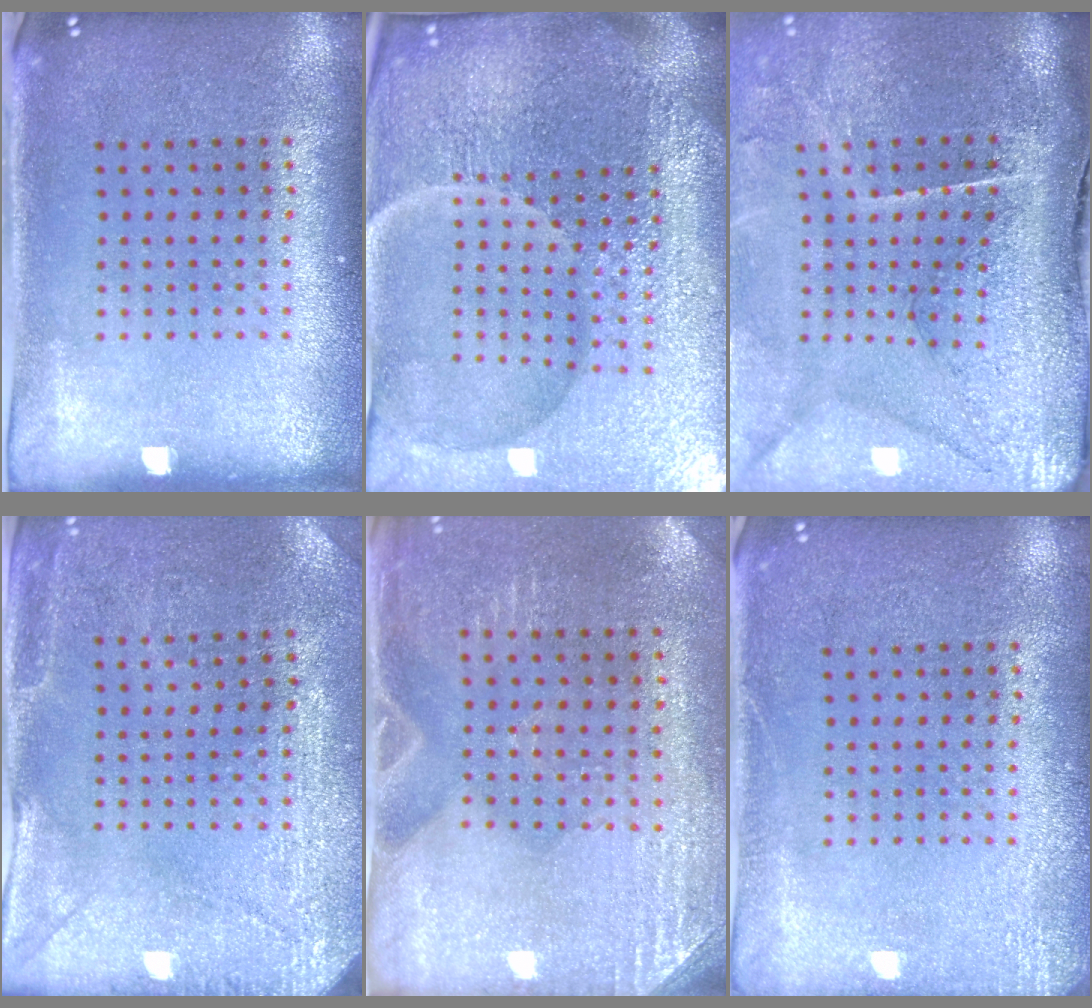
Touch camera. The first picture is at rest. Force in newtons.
{"total": 7.3, "press": 6.4, "slide": 3.5}
{"total": 4.8, "press": 3.8, "slide": 3.0}
{"total": 2.8, "press": 2.7, "slide": 0.9}
{"total": 2.9, "press": 2.6, "slide": 1.1}
{"total": 2.1, "press": 2.1, "slide": 0.3}